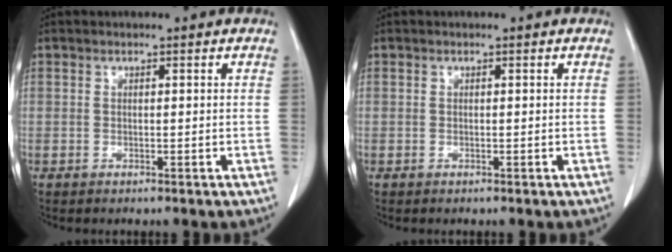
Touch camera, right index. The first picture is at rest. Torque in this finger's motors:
{"motor_torque": [0.00, 0.00, 0.00, 0.01]}